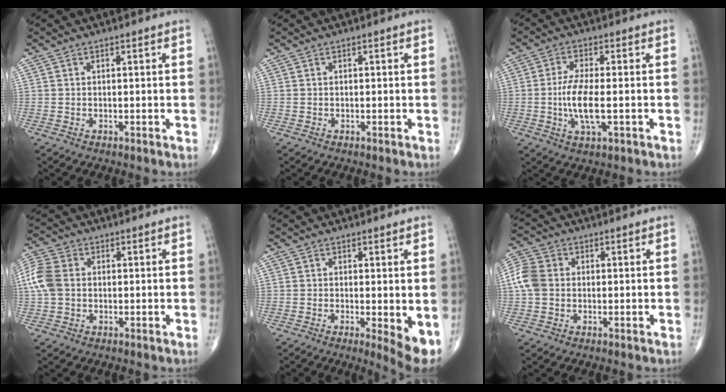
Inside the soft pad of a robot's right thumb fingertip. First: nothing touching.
{"total": 0.0}
{"total": 7.7, "force": [-1.2, 2.3, 7.3], "torque": [-0.154, -0.004, -0.025]}
{"total": 7.6, "force": [0.2, 5.6, 5.1], "torque": [-0.129, 0.017, -0.002]}
{"total": 5.6, "force": [-0.9, 1.2, 5.4], "torque": [-0.078, -0.018, -0.015]}
{"total": 6.6, "force": [0.0, 5.2, 3.9], "torque": [-0.091, 0.016, -0.008]}